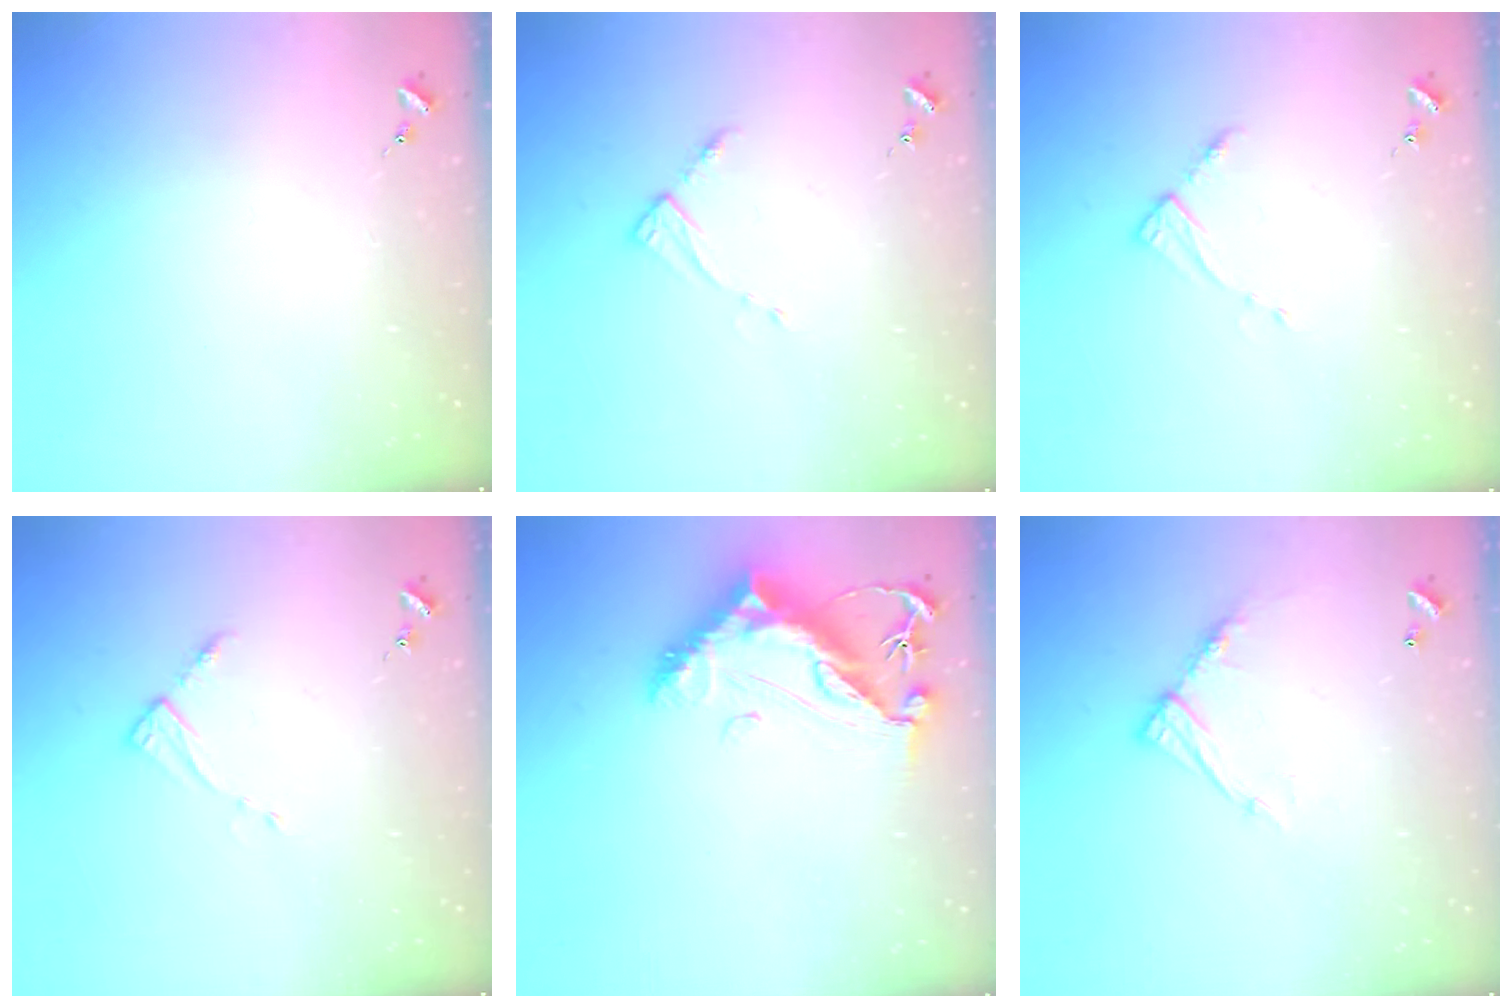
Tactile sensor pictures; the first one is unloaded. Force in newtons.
{"total": 2.8, "press": 2.8, "slide": 0.4}
{"total": 2.8, "press": 2.8, "slide": 0.4}
{"total": 2.8, "press": 2.8, "slide": 0.4}
{"total": 13.0, "press": 12.9, "slide": 1.6}
{"total": 11.5, "press": 11.4, "slide": 0.8}